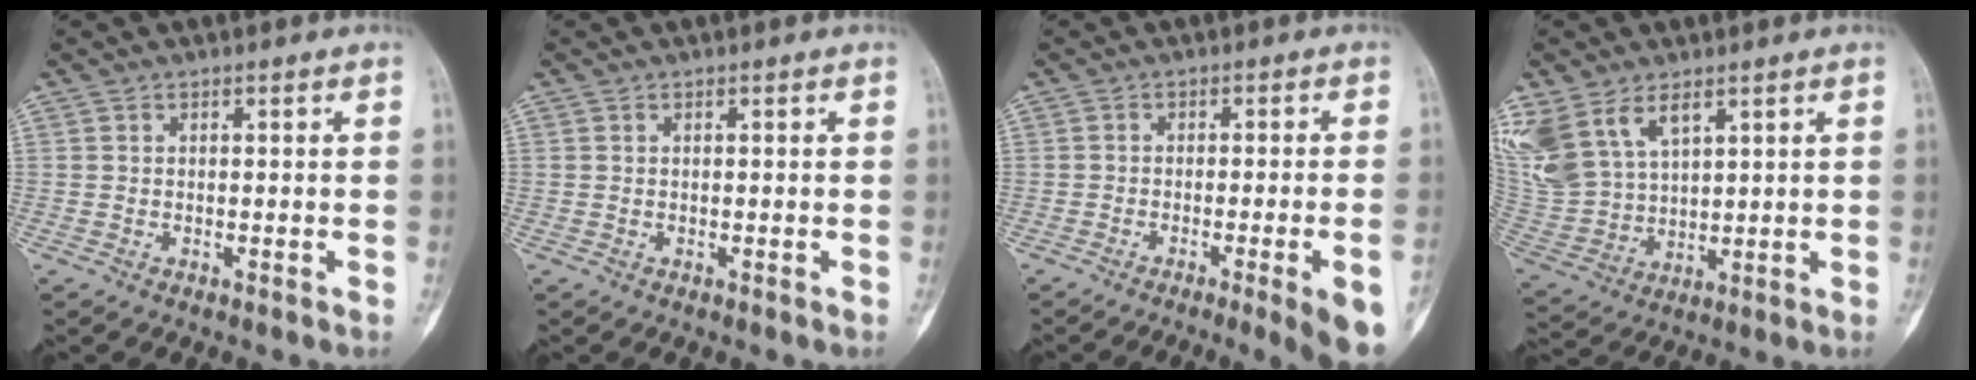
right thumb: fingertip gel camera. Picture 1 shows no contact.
{"total": 0.0}
{"total": 9.5, "force": [-4.5, 0.5, 8.3], "torque": [-0.110, 0.000, -0.060]}
{"total": 15.6, "force": [8.3, 9.4, 9.2], "torque": [-0.205, -0.015, 0.183]}